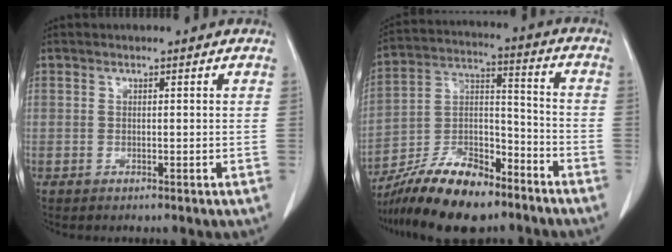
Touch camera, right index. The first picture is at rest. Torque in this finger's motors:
{"motor_torque": [0.72, -0.58, 0.36, 0.14]}